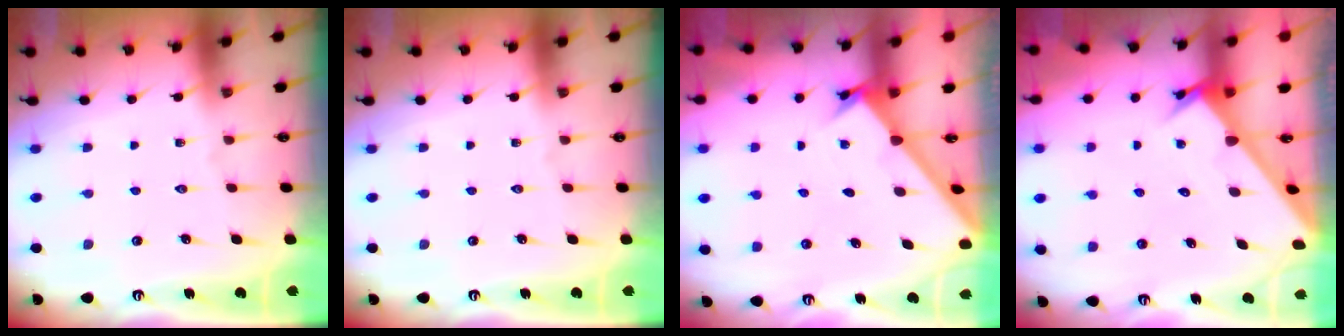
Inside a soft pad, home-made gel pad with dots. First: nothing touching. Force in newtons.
{"total": 0.0}
{"total": 1.6, "press": 1.6, "slide": 0.1}
{"total": 2.9, "press": 2.9, "slide": 0.1}